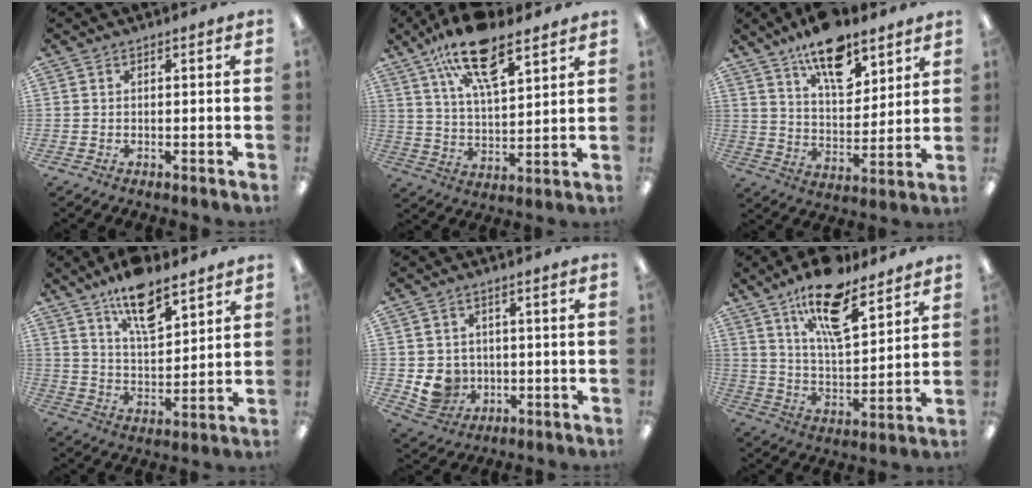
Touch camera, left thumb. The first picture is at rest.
{"total": 17.0, "force": [10.9, 6.5, 11.3], "torque": [-0.196, -0.044, 0.187]}
{"total": 15.1, "force": [10.4, 7.2, 8.2], "torque": [-0.123, -0.055, 0.181]}
{"total": 12.8, "force": [9.3, 4.9, 7.3], "torque": [-0.117, -0.045, 0.161]}
{"total": 6.7, "force": [-0.4, 6.3, 2.2], "torque": [-0.053, 0.004, -0.001]}
{"total": 17.4, "force": [11.8, 6.6, 11.0], "torque": [-0.182, -0.054, 0.197]}